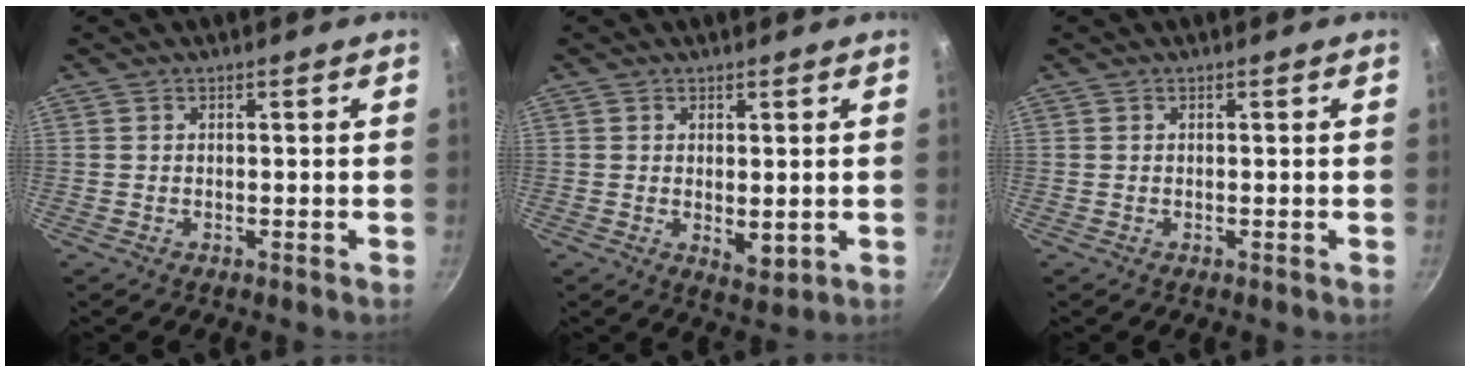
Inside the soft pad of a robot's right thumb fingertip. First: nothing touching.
{"total": 3.9, "force": [0.3, 2.1, 3.3], "torque": [-0.049, -0.017, 0.008]}
{"total": 0.0}